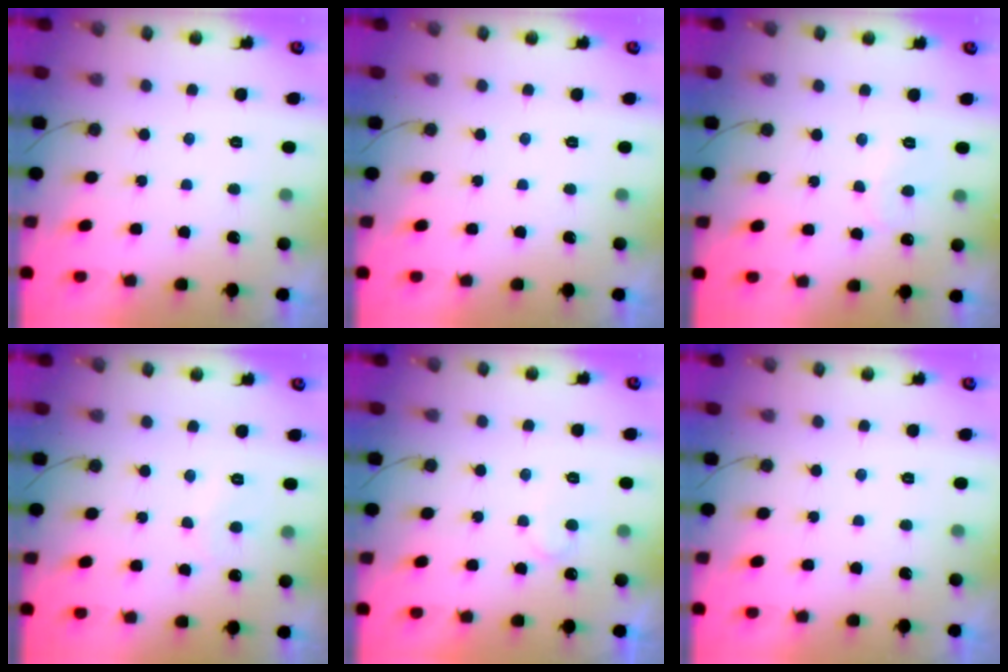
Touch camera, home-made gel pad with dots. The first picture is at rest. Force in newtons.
{"total": 0.0}
{"total": 7.3, "press": 7.3, "slide": 0.5}
{"total": 5.7, "press": 5.7, "slide": 0.5}
{"total": 6.3, "press": 6.3, "slide": 0.4}
{"total": 0.0}